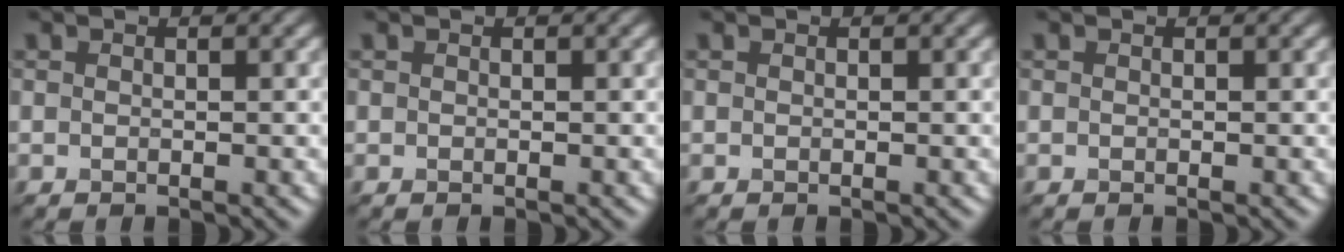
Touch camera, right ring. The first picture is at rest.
{"total": 0.0}
{"total": 0.0}
{"total": 0.0}